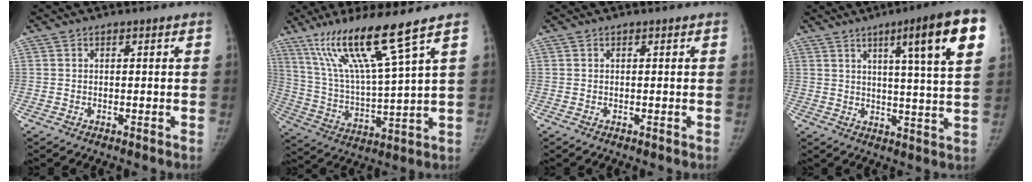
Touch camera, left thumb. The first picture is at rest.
{"total": 16.2, "force": [10.4, 0.0, 12.4], "torque": [-0.229, -0.053, 0.201]}
{"total": 0.0}
{"total": 16.2, "force": [7.2, 1.5, 14.4], "torque": [-0.190, -0.021, 0.094]}